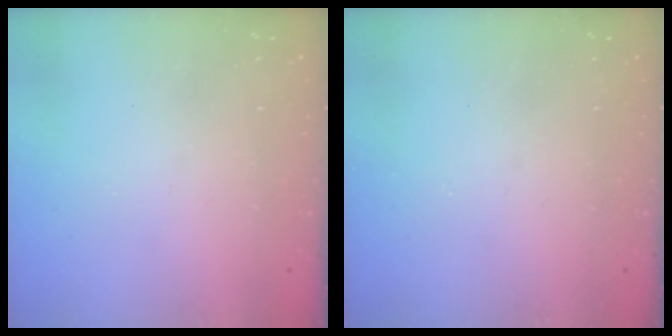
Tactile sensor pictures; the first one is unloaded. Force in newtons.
{"total": 0.0}